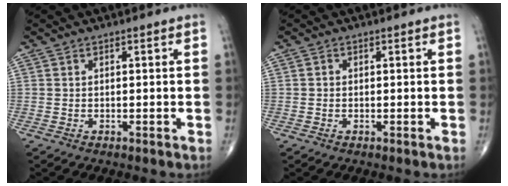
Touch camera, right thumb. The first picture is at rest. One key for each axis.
{"total": 0.6, "fx": -0.1, "fy": 0.6, "fz": 0.2, "tx": 0.001, "ty": 0.002, "tz": -0.002}